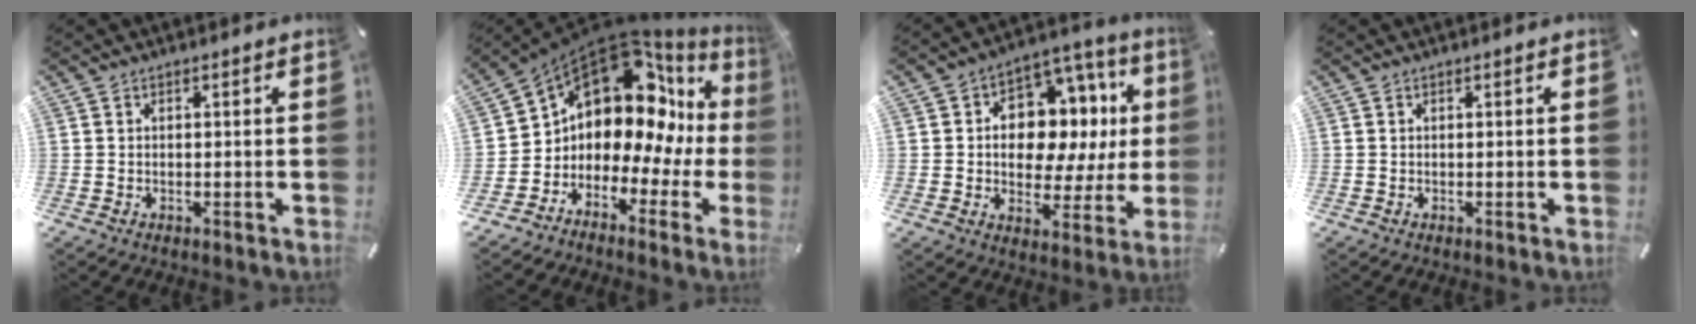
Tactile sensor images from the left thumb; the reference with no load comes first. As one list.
[{"total": 13.2, "force": [6.1, 9.2, 7.3], "torque": [-0.125, -0.071, 0.103]}, {"total": 13.6, "force": [3.2, 10.1, 8.4], "torque": [-0.116, -0.028, 0.063]}, {"total": 0.0}]